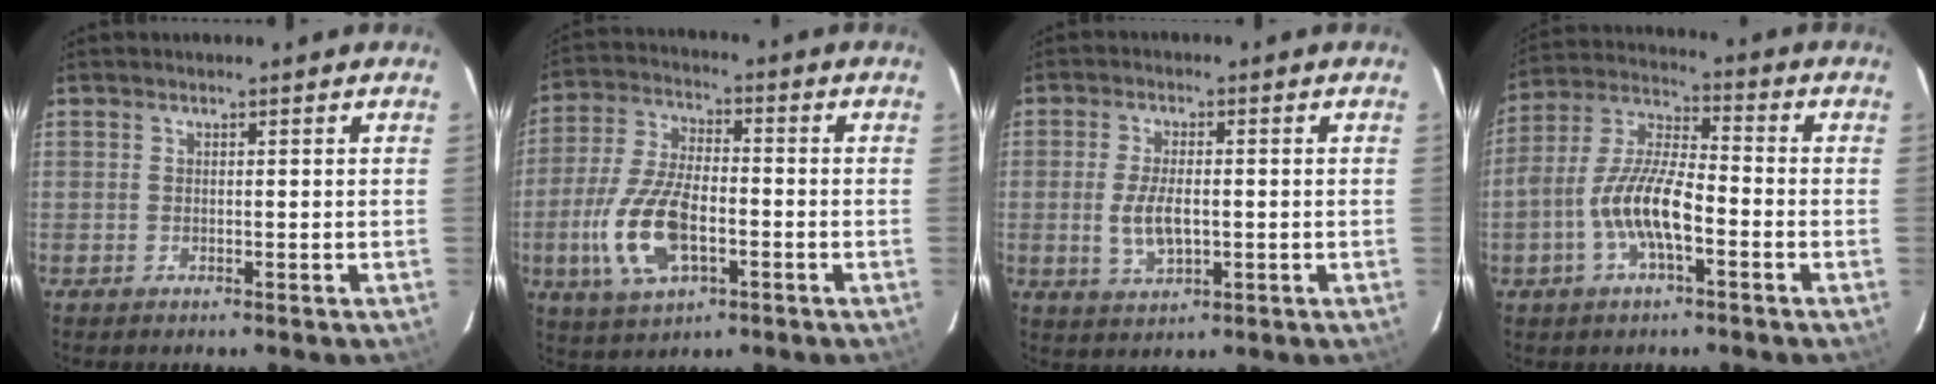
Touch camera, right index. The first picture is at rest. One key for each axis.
{"total": 14.3, "fx": -4.3, "fy": 6.7, "fz": 11.9, "tx": -0.259, "ty": -0.004, "tz": -0.077}
{"total": 6.4, "fx": -0.8, "fy": 3.0, "fz": 5.6, "tx": -0.114, "ty": -0.007, "tz": -0.010}
{"total": 11.8, "fx": -4.1, "fy": 4.1, "fz": 10.3, "tx": -0.218, "ty": 0.005, "tz": -0.079}